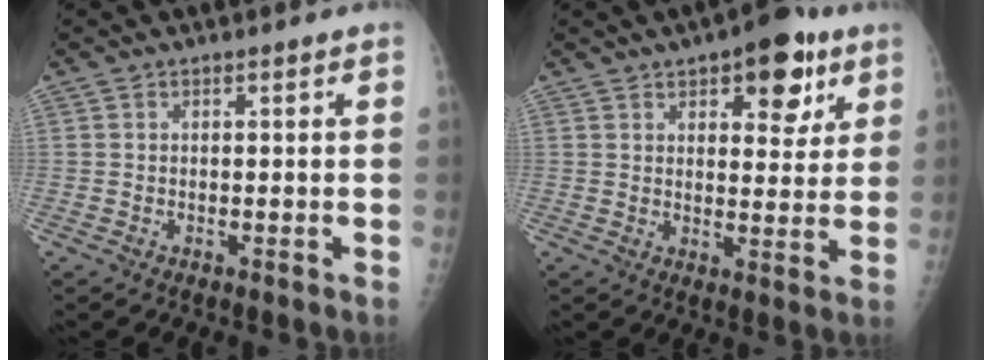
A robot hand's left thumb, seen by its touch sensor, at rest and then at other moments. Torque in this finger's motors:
{"motor_torque": [-0.11, 0.08, 0.16, -0.05, 0.11]}